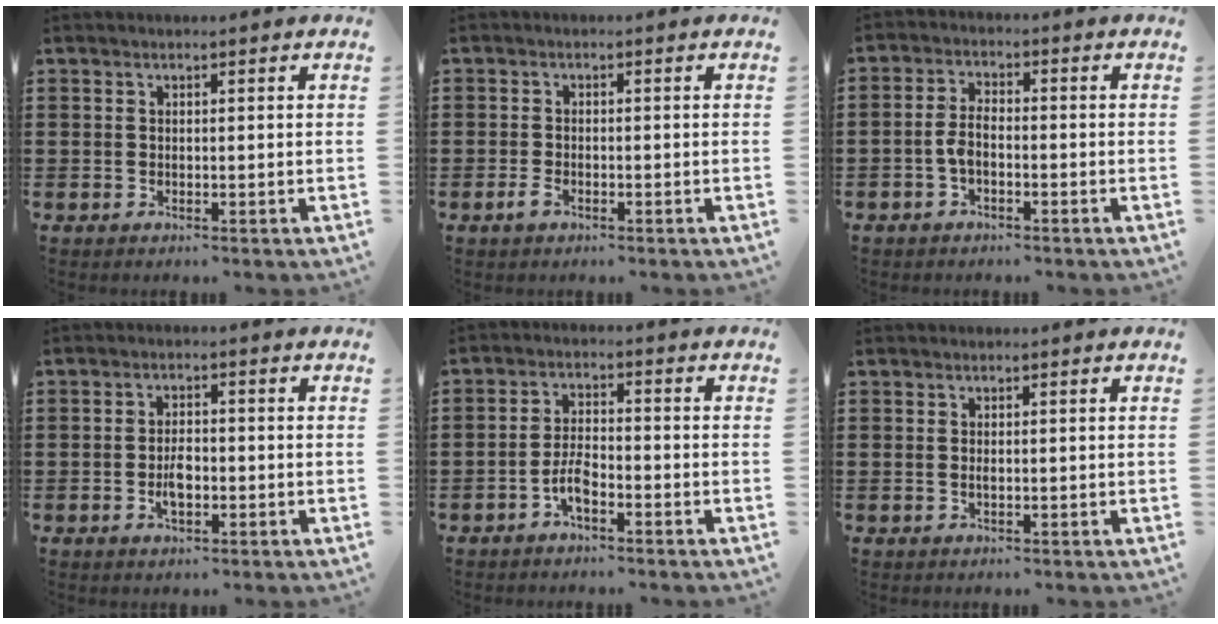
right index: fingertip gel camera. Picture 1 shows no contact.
{"total": 1.7, "force": [-1.0, 0.7, 1.2], "torque": [-0.039, -0.006, -0.024]}
{"total": 3.4, "force": [-1.6, 1.5, 2.6], "torque": [-0.070, 0.000, -0.036]}
{"total": 3.4, "force": [-1.0, 1.5, 2.8], "torque": [-0.059, 0.001, -0.019]}
{"total": 4.1, "force": [-2.4, 1.4, 3.0], "torque": [-0.074, 0.002, -0.052]}
{"total": 0.5, "force": [0.0, 0.1, 0.5], "torque": [-0.011, -0.004, 0.000]}